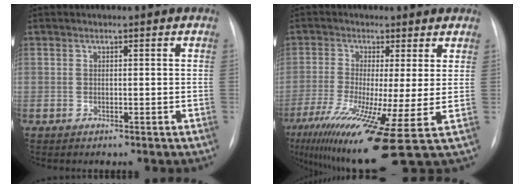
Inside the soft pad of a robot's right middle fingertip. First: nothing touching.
{"total": 15.6, "force": [-6.6, 0.3, 14.1], "torque": [-0.251, -0.036, -0.110]}